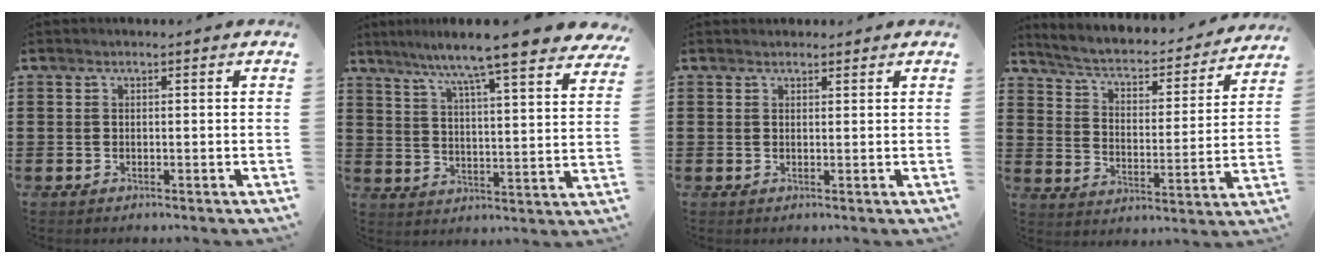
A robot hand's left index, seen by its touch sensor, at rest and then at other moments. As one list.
[{"total": 8.4, "force": [7.4, -1.0, 3.7], "torque": [-0.096, -0.054, 0.119]}, {"total": 1.2, "force": [1.1, 0.5, -0.1], "torque": [-0.001, 0.002, 0.022]}, {"total": 3.4, "force": [2.8, 0.9, 1.8], "torque": [-0.051, -0.028, 0.037]}]